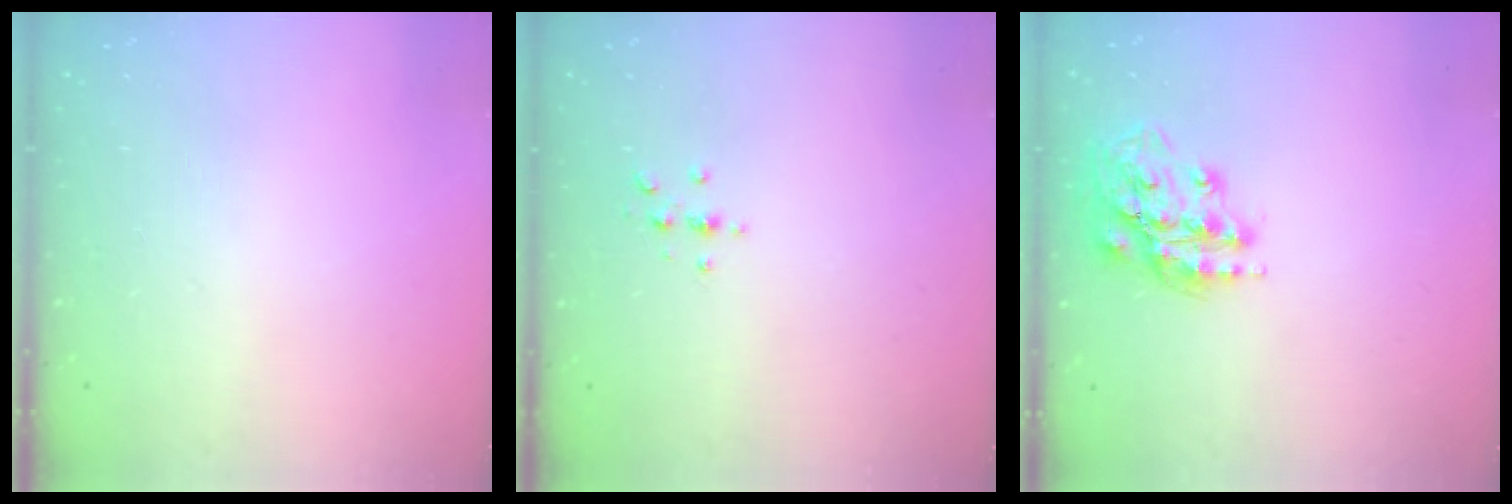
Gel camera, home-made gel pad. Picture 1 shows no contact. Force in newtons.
{"total": 2.3, "press": 2.3, "slide": 0.2}
{"total": 16.1, "press": 16.1, "slide": 1.5}